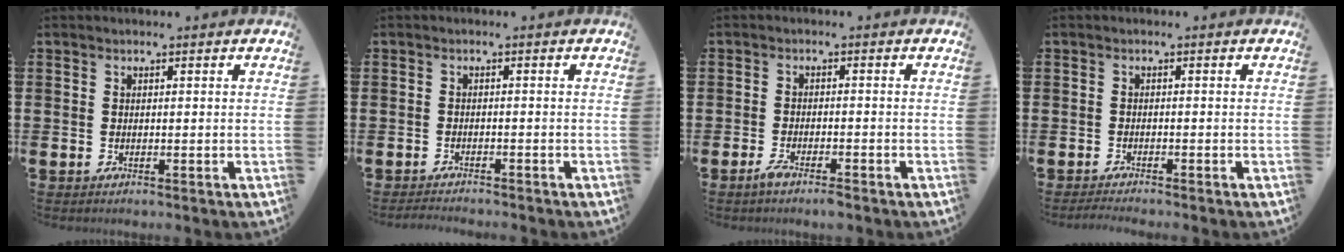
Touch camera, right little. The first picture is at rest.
{"total": 1.2, "force": [-1.2, 0.0, 0.0], "torque": [-0.003, 0.000, -0.025]}
{"total": 2.1, "force": [-1.4, 0.6, 1.5], "torque": [-0.019, 0.001, -0.028]}
{"total": 1.0, "force": [-0.9, -0.1, 0.4], "torque": [-0.006, -0.001, -0.019]}